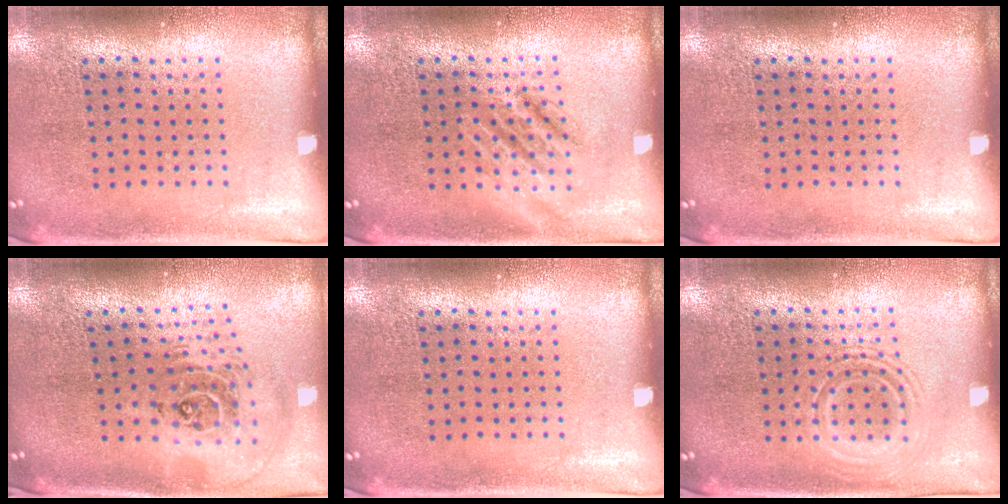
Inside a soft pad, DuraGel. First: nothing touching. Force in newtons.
{"total": 2.6, "press": 2.5, "slide": 0.3}
{"total": 0.0}
{"total": 2.4, "press": 1.8, "slide": 1.7}
{"total": 0.0}
{"total": 1.4, "press": 1.4, "slide": 0.2}